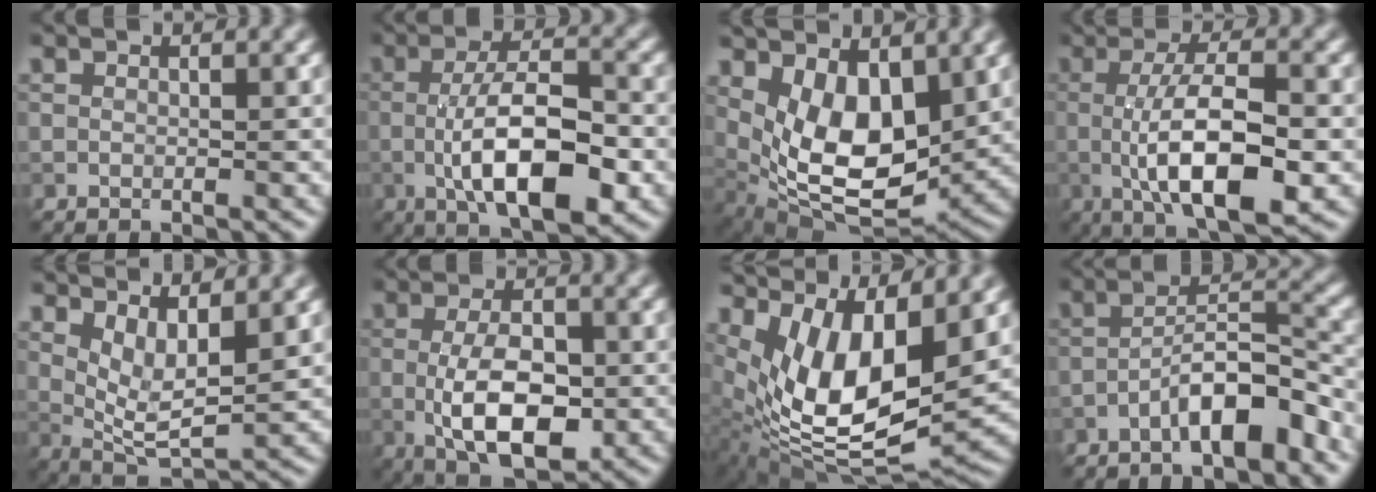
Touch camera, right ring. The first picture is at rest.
{"total": 9.0, "force": [-1.8, 3.1, 8.2], "torque": [-0.137, 0.001, -0.033]}
{"total": 7.9, "force": [2.0, 4.3, 6.3], "torque": [-0.120, -0.012, 0.037]}
{"total": 8.7, "force": [-0.8, 2.6, 8.3], "torque": [-0.132, -0.004, -0.014]}
{"total": 4.3, "force": [2.5, 1.1, 3.4], "torque": [-0.065, -0.011, 0.053]}
{"total": 6.9, "force": [-0.7, 3.1, 6.1], "torque": [-0.109, -0.006, -0.012]}
{"total": 12.0, "force": [3.3, 5.4, 10.2], "torque": [-0.191, -0.016, 0.062]}
{"total": 5.6, "force": [-2.9, 1.5, 4.6], "torque": [-0.077, 0.018, -0.054]}